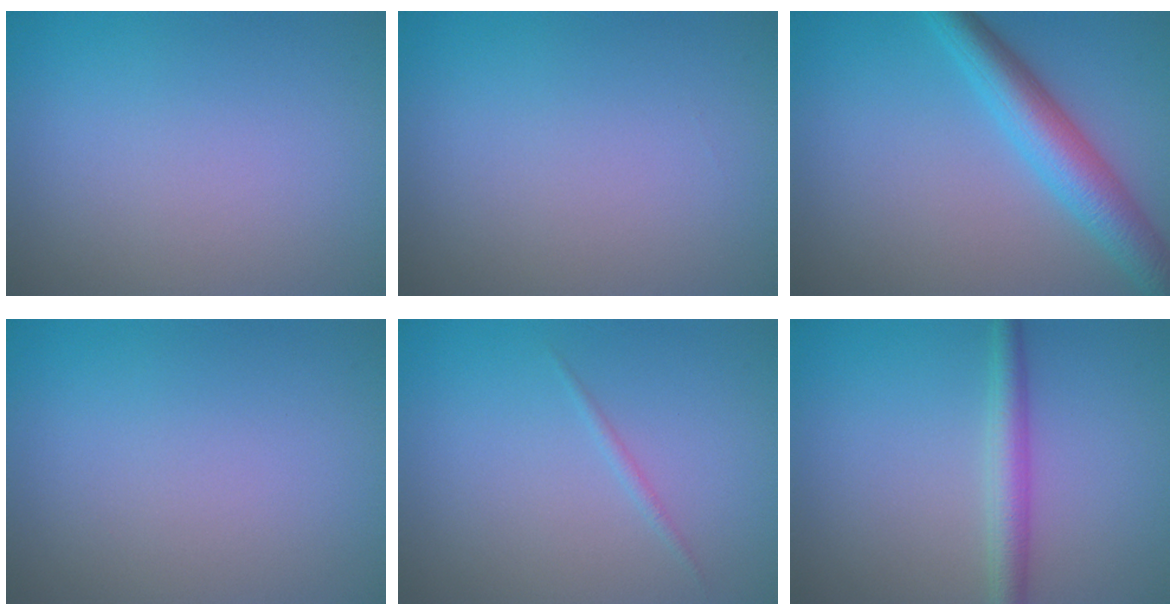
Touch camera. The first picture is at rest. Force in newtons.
{"total": 0.0}
{"total": 5.5, "press": 5.5, "slide": 0.1}
{"total": 0.0}
{"total": 0.6, "press": 0.6, "slide": 0.0}
{"total": 2.7, "press": 2.7, "slide": 0.0}